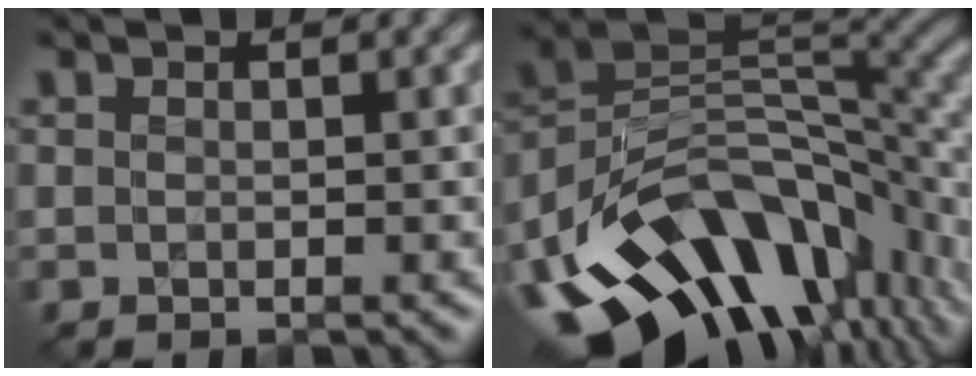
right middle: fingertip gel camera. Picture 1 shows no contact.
{"total": 14.7, "force": [-7.5, 9.1, 8.9], "torque": [-0.176, 0.003, -0.119]}